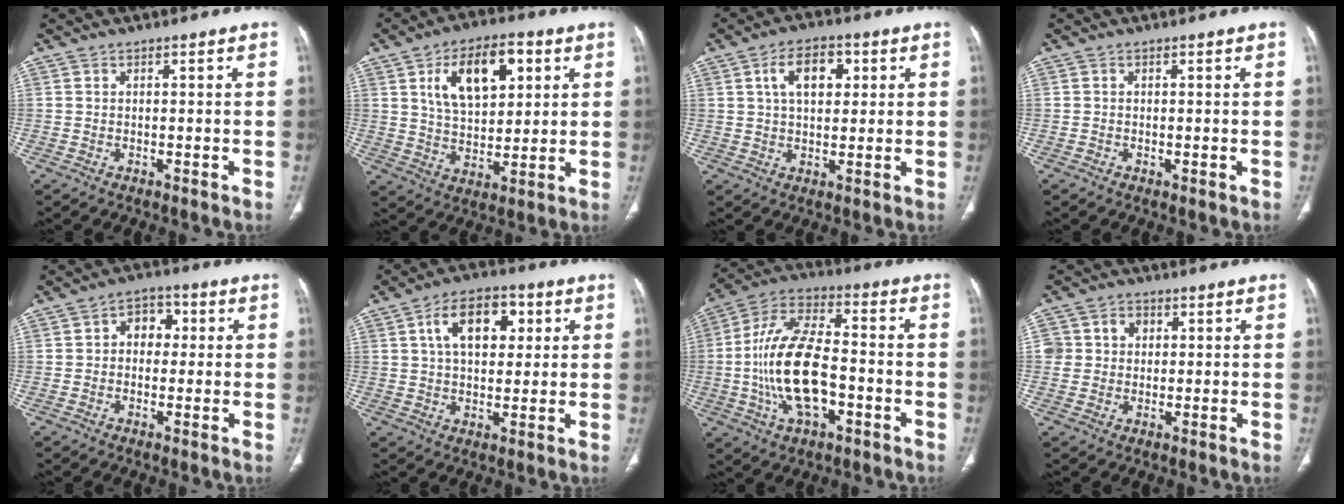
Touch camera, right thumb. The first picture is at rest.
{"total": 14.5, "force": [5.2, 8.0, 10.9], "torque": [-0.150, -0.008, 0.093]}
{"total": 8.3, "force": [2.6, 4.8, 6.2], "torque": [-0.087, 0.004, 0.041]}
{"total": 0.6, "force": [-0.2, 0.3, 0.4], "torque": [-0.007, -0.002, -0.004]}
{"total": 5.7, "force": [0.7, 4.3, 3.7], "torque": [-0.023, 0.015, 0.002]}
{"total": 11.5, "force": [3.6, 6.8, 8.6], "torque": [-0.112, 0.006, 0.053]}
{"total": 17.9, "force": [-3.4, 8.9, 15.2], "torque": [-0.297, 0.032, -0.061]}
{"total": 5.7, "force": [1.1, 5.2, 2.0], "torque": [-0.010, 0.010, 0.021]}